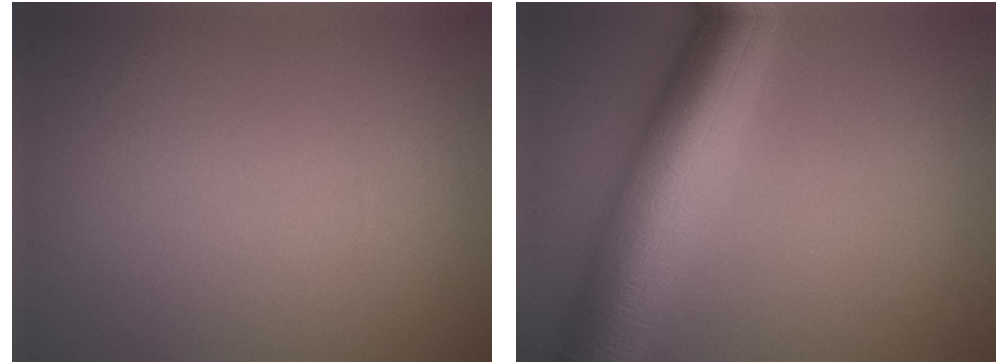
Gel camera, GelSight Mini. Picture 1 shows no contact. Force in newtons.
{"total": 10.7, "press": 10.7, "slide": 0.2}